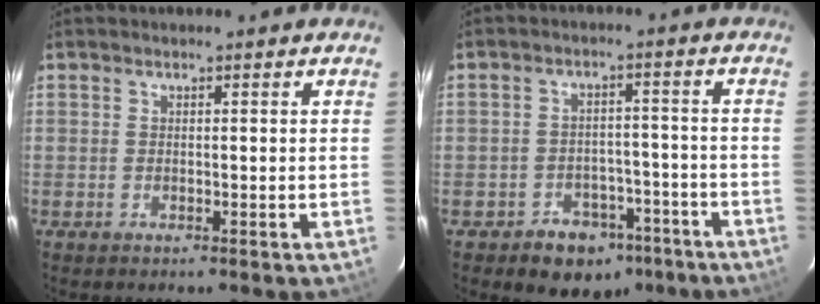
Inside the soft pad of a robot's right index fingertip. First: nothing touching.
{"total": 9.1, "force": [-5.9, 6.6, 2.2], "torque": [-0.043, 0.036, -0.059]}